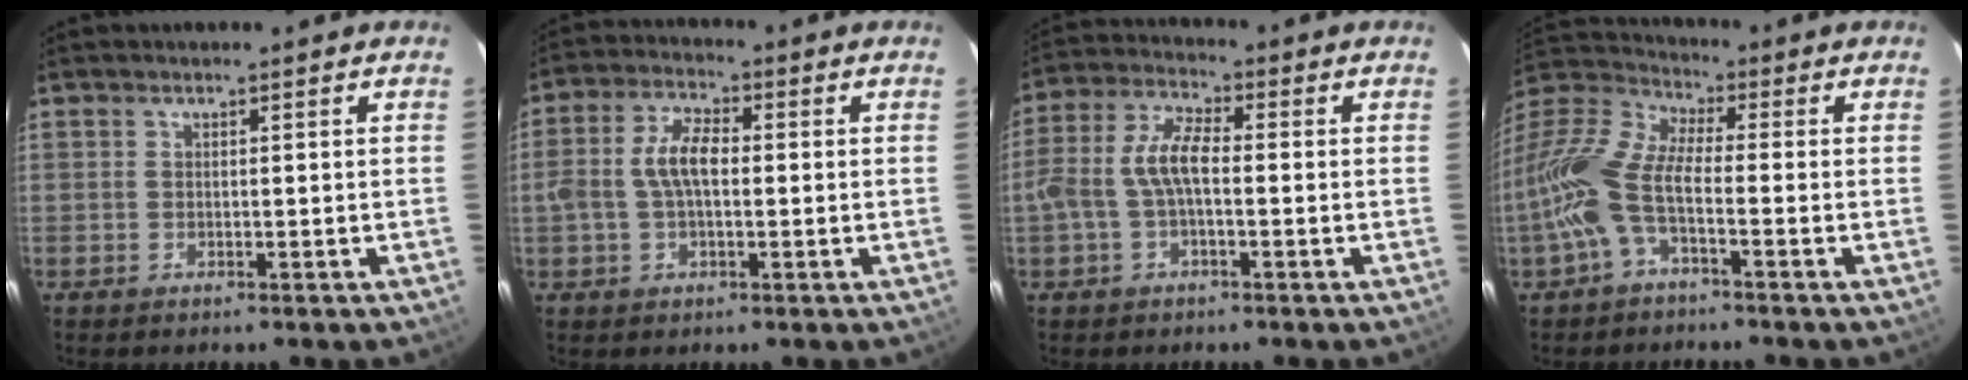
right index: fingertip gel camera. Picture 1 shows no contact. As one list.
[{"total": 7.2, "force": [-0.2, 3.6, 6.2], "torque": [-0.125, 0.015, -0.003]}, {"total": 7.4, "force": [-1.1, 2.9, 6.7], "torque": [-0.148, 0.018, -0.022]}, {"total": 12.9, "force": [-3.7, 4.7, 11.5], "torque": [-0.241, 0.002, -0.084]}]